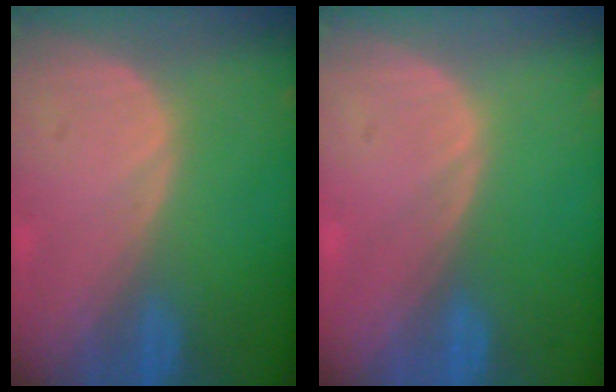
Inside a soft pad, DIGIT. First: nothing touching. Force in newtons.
{"total": 0.0}